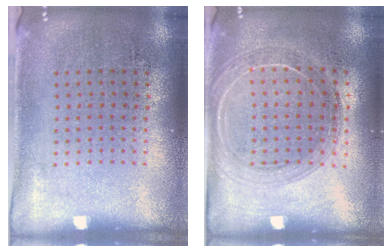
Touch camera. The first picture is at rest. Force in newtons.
{"total": 1.6, "press": 1.6, "slide": 0.4}